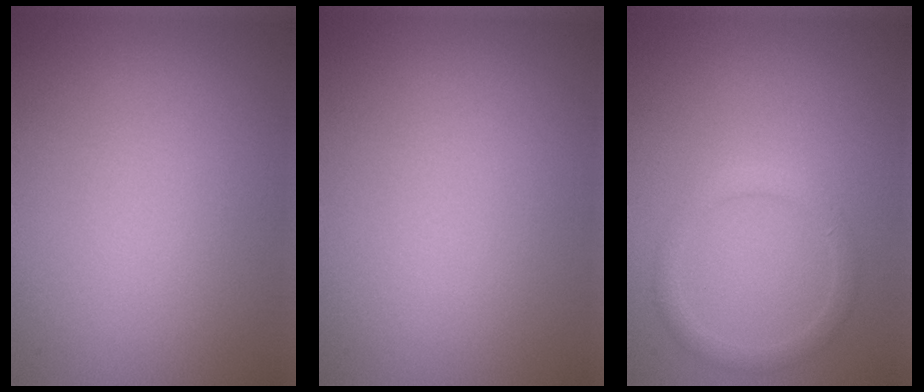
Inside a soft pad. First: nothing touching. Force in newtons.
{"total": 0.0}
{"total": 1.6, "press": 1.6, "slide": 0.1}